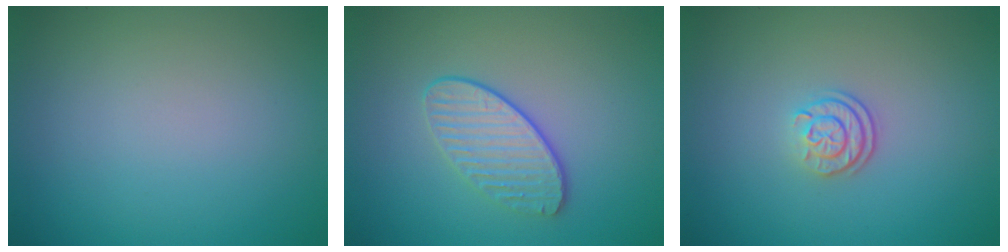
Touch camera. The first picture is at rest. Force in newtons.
{"total": 2.7, "press": 2.4, "slide": 1.2}
{"total": 2.3, "press": 1.7, "slide": 1.5}